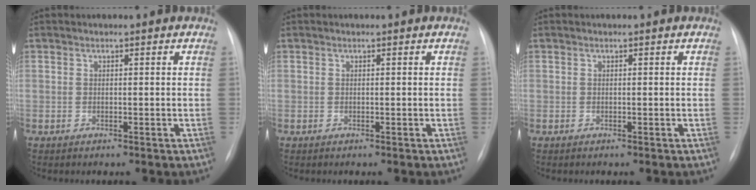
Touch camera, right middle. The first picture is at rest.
{"total": 0.0}
{"total": 0.0}